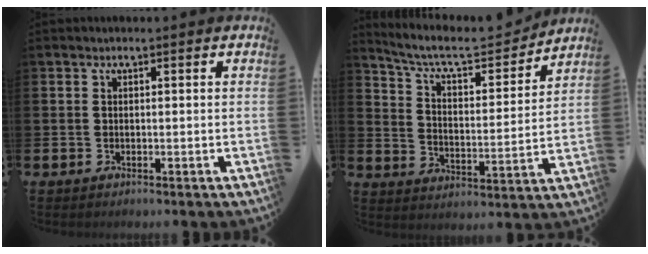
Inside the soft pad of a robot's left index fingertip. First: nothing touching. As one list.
[{"total": 8.2, "force": [7.4, 1.9, 2.9], "torque": [-0.088, -0.051, 0.125]}]